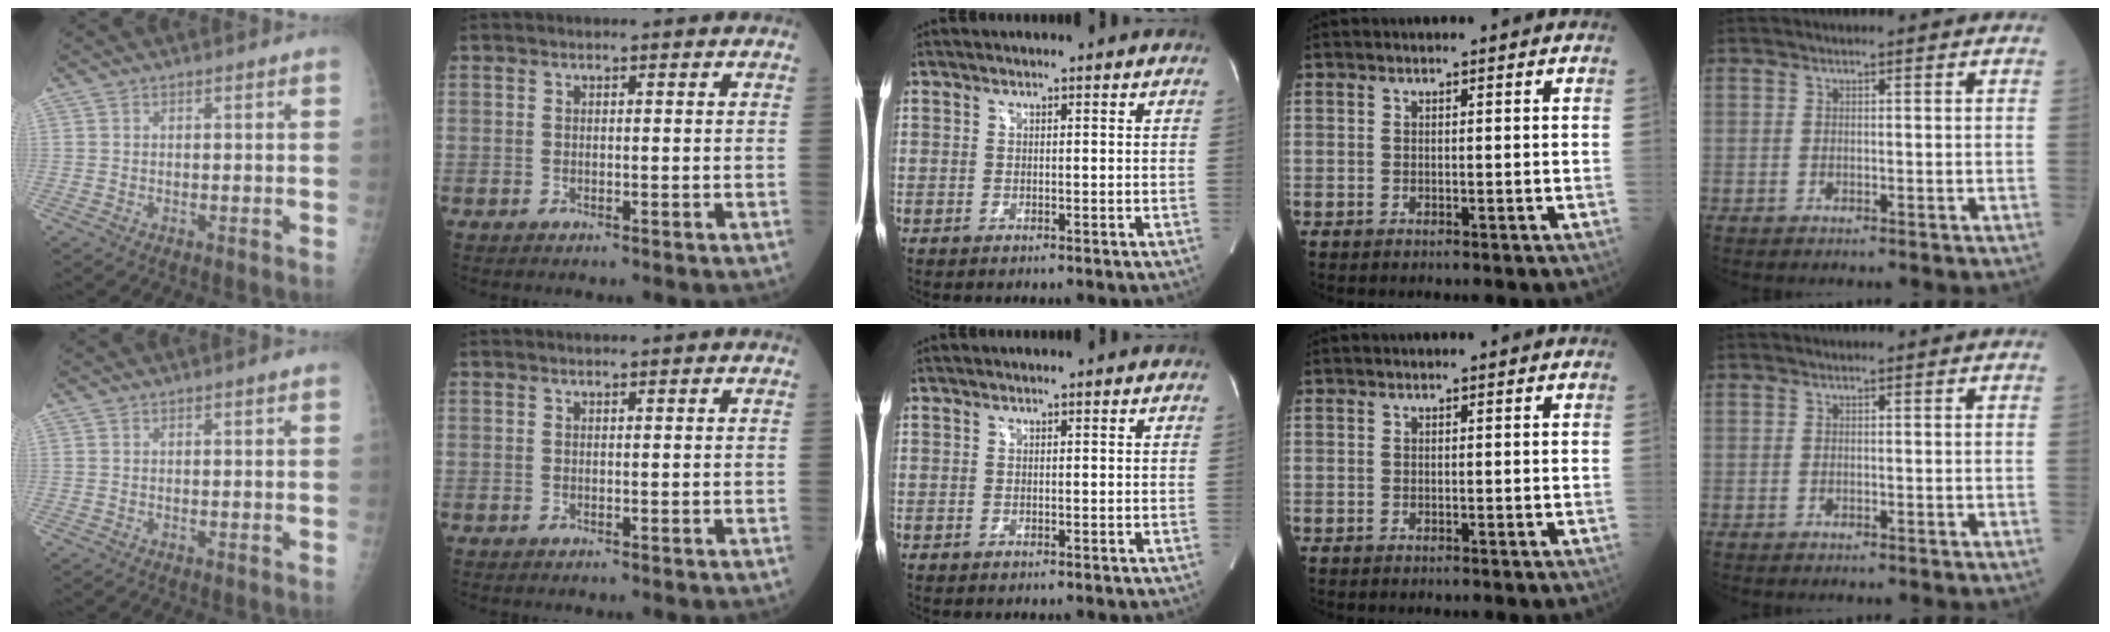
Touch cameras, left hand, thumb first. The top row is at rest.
{"thumb": {"total": 0.6, "force": [0.4, 0.0, 0.5], "torque": [-0.007, -0.001, 0.007]}, "index": {"total": 1.0, "force": [0.9, 0.0, 0.4], "torque": [-0.005, 0.011, 0.016]}}